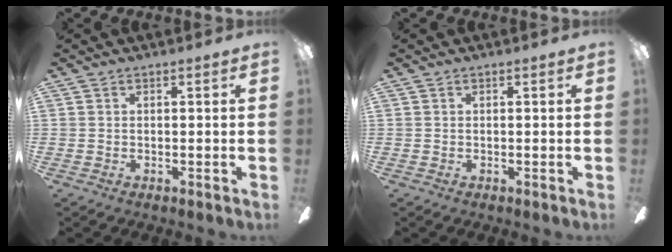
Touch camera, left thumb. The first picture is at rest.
{"total": 0.0}